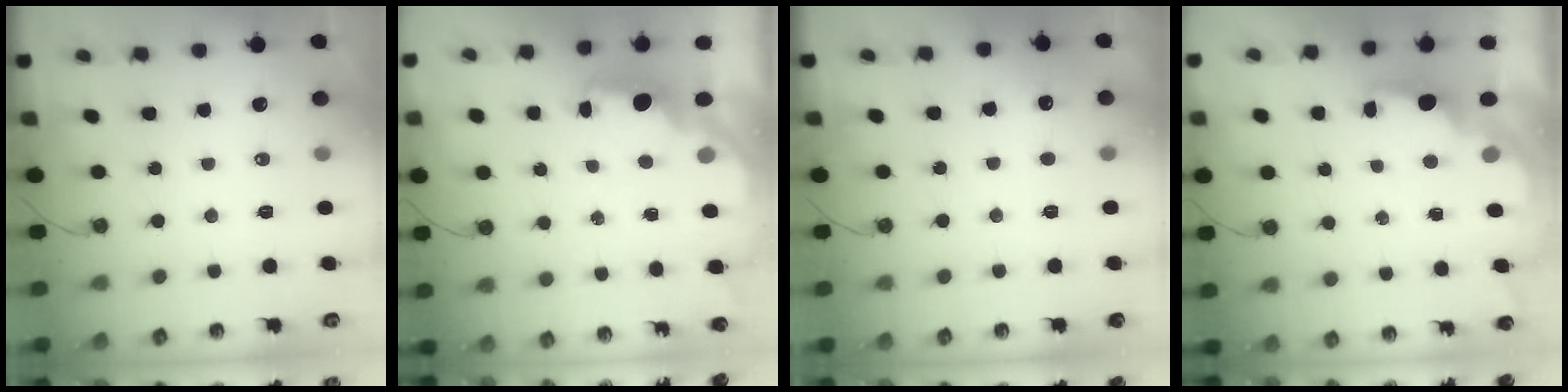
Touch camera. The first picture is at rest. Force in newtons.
{"total": 2.3, "press": 2.2, "slide": 0.7}
{"total": 2.1, "press": 1.9, "slide": 0.9}
{"total": 2.0, "press": 1.8, "slide": 0.8}